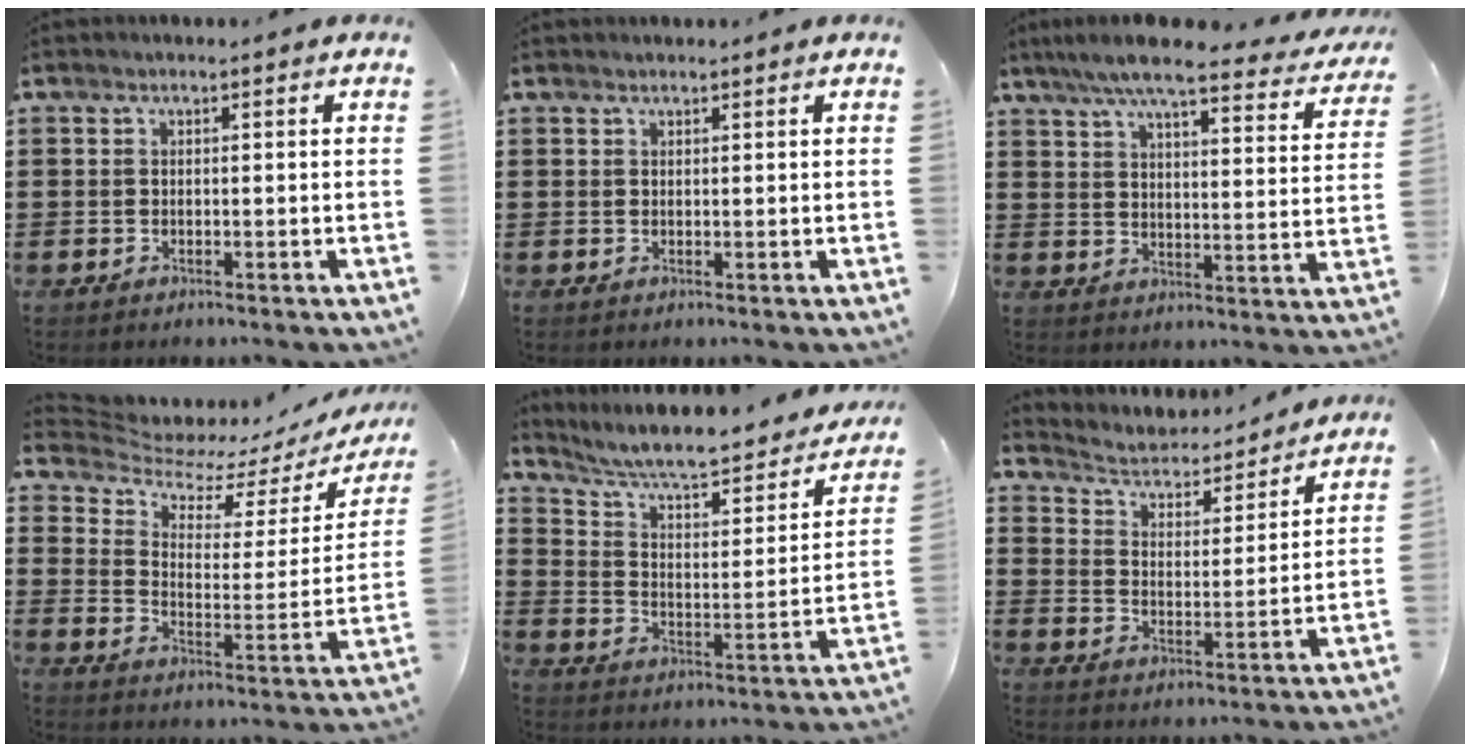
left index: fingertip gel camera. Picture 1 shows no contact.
{"total": 0.7, "force": [0.7, 0.1, 0.1], "torque": [-0.004, 0.000, 0.015]}
{"total": 7.9, "force": [6.7, 0.3, 4.1], "torque": [-0.094, -0.034, 0.114]}
{"total": 5.8, "force": [5.3, 1.9, 1.2], "torque": [-0.051, -0.046, 0.089]}
{"total": 6.5, "force": [5.7, 0.9, 3.0], "torque": [-0.076, -0.047, 0.091]}
{"total": 3.3, "force": [3.1, 0.9, 0.7], "torque": [-0.035, -0.029, 0.044]}